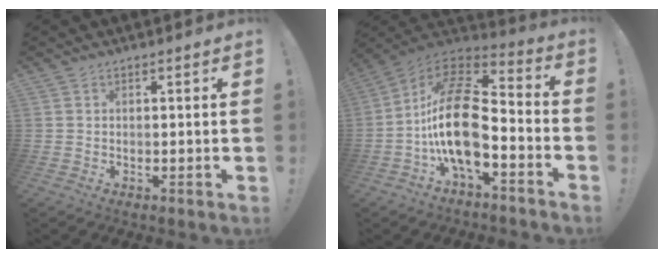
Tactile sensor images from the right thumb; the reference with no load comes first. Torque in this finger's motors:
{"motor_torque": [2.22, 2.79, 1.41, -1.35, 0.85]}